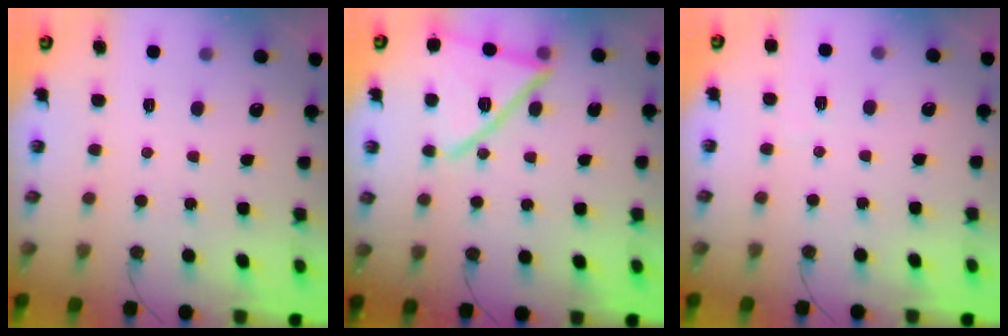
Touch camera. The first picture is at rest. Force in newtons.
{"total": 19.0, "press": 19.0, "slide": 0.6}
{"total": 2.3, "press": 2.2, "slide": 0.5}